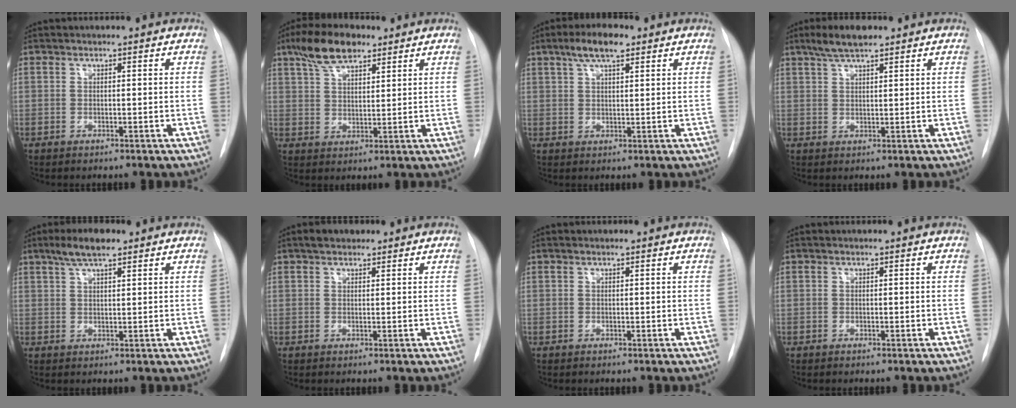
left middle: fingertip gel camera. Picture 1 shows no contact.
{"total": 8.1, "force": [5.6, 3.2, 4.9], "torque": [-0.099, 0.017, 0.104]}
{"total": 5.8, "force": [3.6, 1.5, 4.2], "torque": [-0.086, 0.013, 0.063]}
{"total": 5.1, "force": [3.8, 1.0, 3.3], "torque": [-0.070, 0.011, 0.069]}
{"total": 5.3, "force": [3.7, 1.1, 3.6], "torque": [-0.076, 0.011, 0.066]}
{"total": 2.7, "force": [2.0, 1.4, 1.2], "torque": [-0.024, 0.012, 0.029]}
{"total": 0.0}
{"total": 0.0}